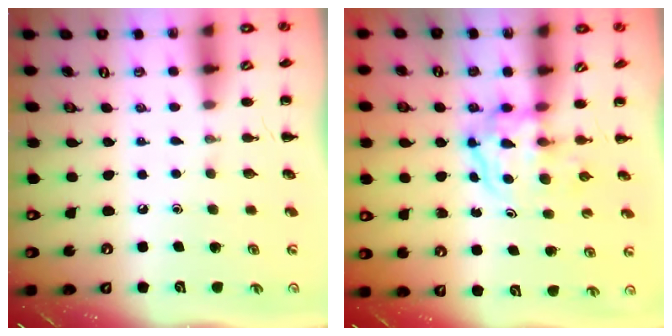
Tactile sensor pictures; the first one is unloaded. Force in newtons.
{"total": 3.8, "press": 3.8, "slide": 0.4}